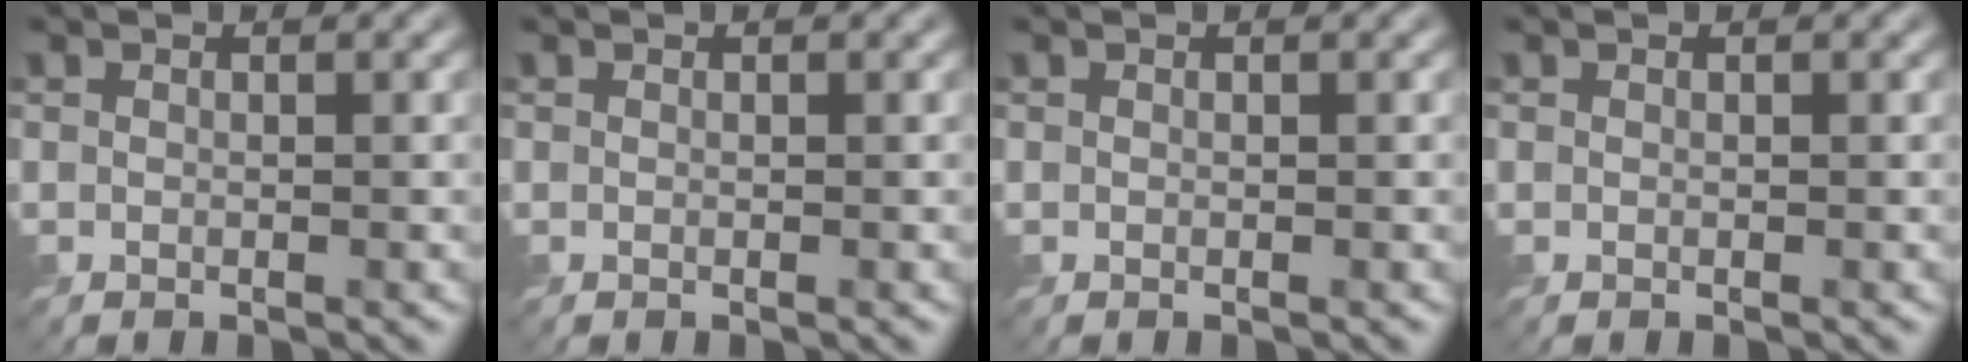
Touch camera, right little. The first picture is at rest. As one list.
[{"total": 0.0}, {"total": 0.0}, {"total": 0.0}]